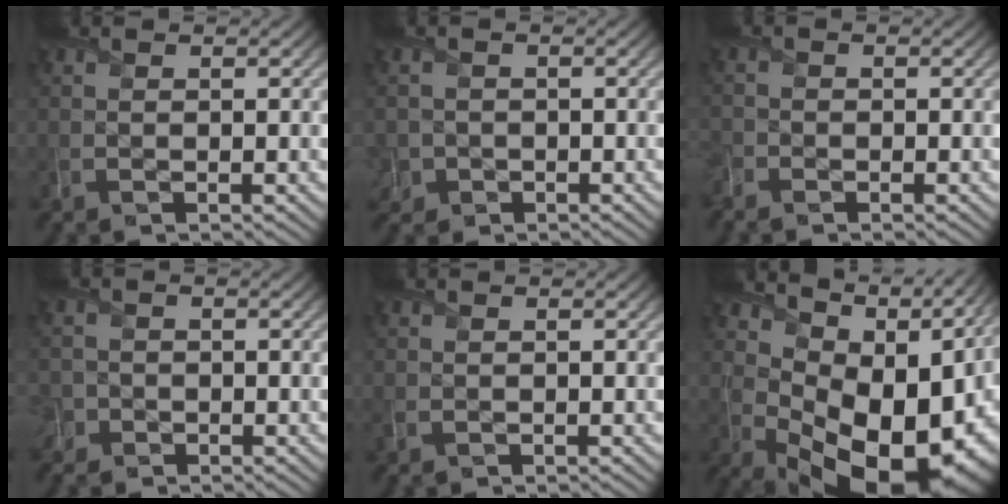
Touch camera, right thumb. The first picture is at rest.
{"total": 3.1, "force": [-1.3, 2.7, 0.9], "torque": [-0.025, -0.007, -0.030]}
{"total": 2.0, "force": [-1.8, 0.8, 0.6], "torque": [-0.016, -0.012, -0.046]}
{"total": 2.3, "force": [-1.3, 1.9, 0.4], "torque": [-0.011, -0.005, -0.031]}
{"total": 0.8, "force": [-0.4, 0.5, 0.4], "torque": [-0.016, -0.006, -0.009]}
{"total": 17.0, "force": [2.6, 10.7, 12.9], "torque": [-0.171, -0.027, 0.084]}